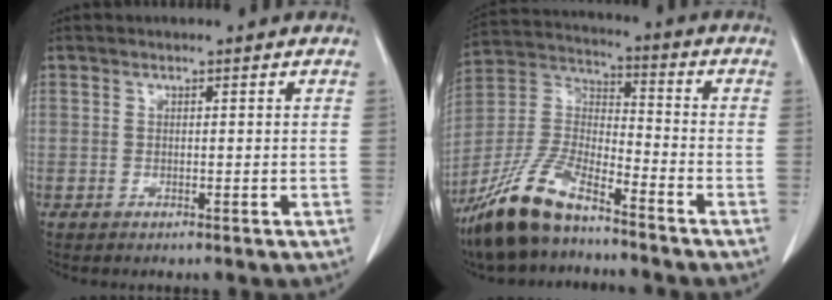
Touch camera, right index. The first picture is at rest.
{"total": 14.1, "force": [-10.6, 3.6, 8.4], "torque": [-0.182, -0.004, -0.202]}